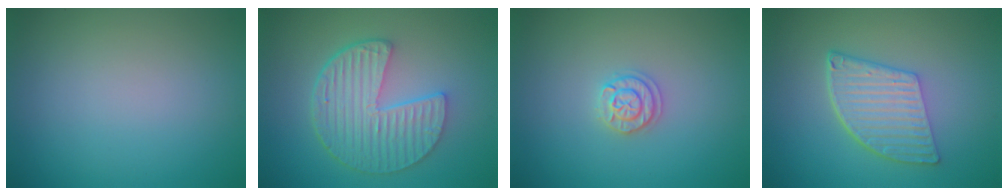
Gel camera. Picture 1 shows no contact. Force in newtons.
{"total": 6.7, "press": 4.8, "slide": 4.6}
{"total": 1.8, "press": 1.8, "slide": 0.3}
{"total": 5.7, "press": 4.1, "slide": 4.0}